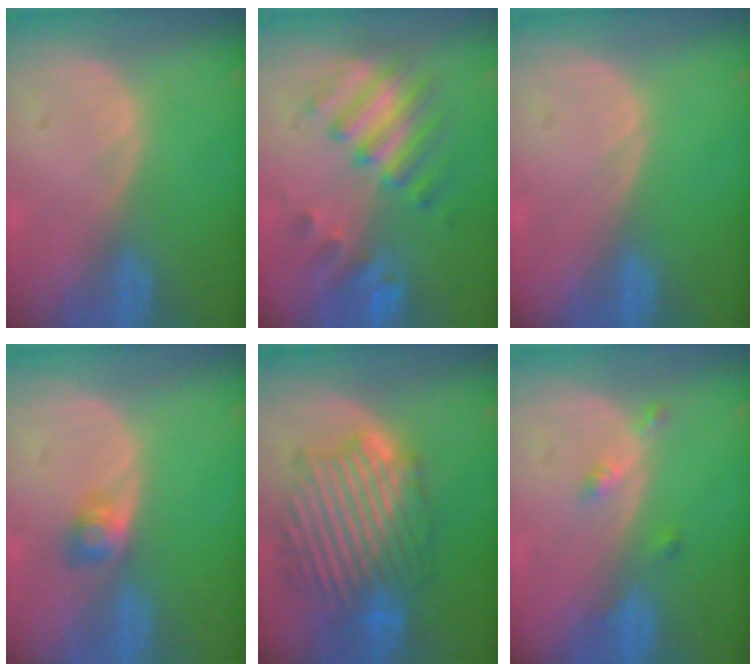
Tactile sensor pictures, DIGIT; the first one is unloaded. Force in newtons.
{"total": 7.6, "press": 7.5, "slide": 1.4}
{"total": 0.0}
{"total": 2.5, "press": 2.4, "slide": 0.8}
{"total": 10.7, "press": 10.7, "slide": 0.5}
{"total": 2.4, "press": 2.0, "slide": 1.3}